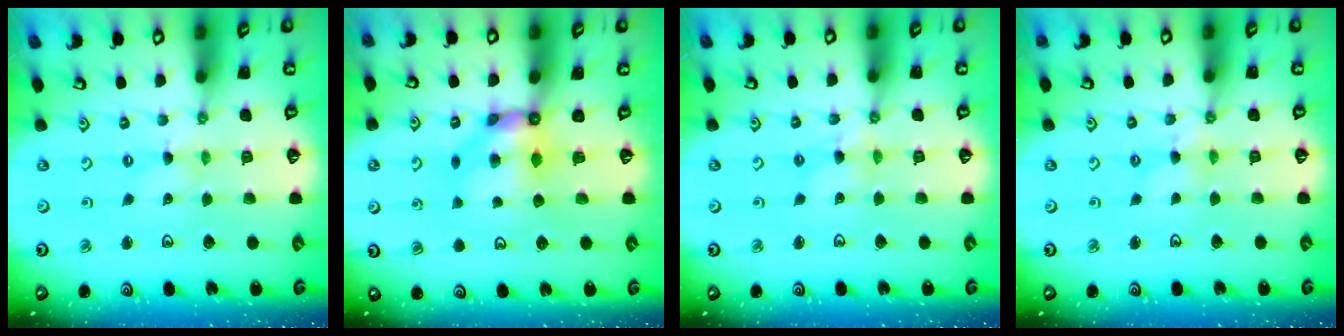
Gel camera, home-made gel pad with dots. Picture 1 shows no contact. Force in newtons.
{"total": 7.8, "press": 7.8, "slide": 0.5}
{"total": 4.0, "press": 4.0, "slide": 0.3}
{"total": 2.5, "press": 2.5, "slide": 0.2}